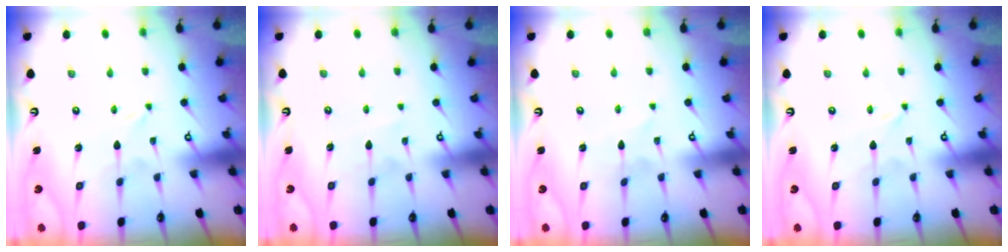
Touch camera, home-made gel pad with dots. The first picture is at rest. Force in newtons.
{"total": 5.4, "press": 5.3, "slide": 0.6}
{"total": 2.6, "press": 2.6, "slide": 0.4}
{"total": 0.0}